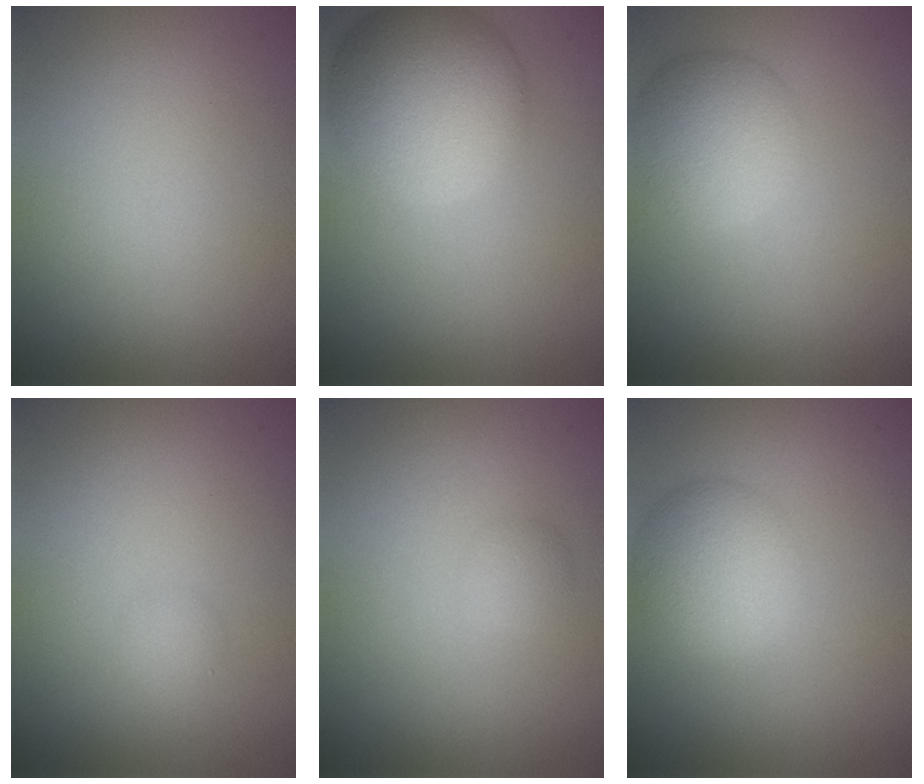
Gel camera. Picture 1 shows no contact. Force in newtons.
{"total": 8.2, "press": 8.2, "slide": 0.4}
{"total": 4.8, "press": 4.8, "slide": 0.3}
{"total": 1.1, "press": 1.1, "slide": 0.0}
{"total": 1.1, "press": 1.1, "slide": 0.0}
{"total": 5.1, "press": 5.0, "slide": 0.3}